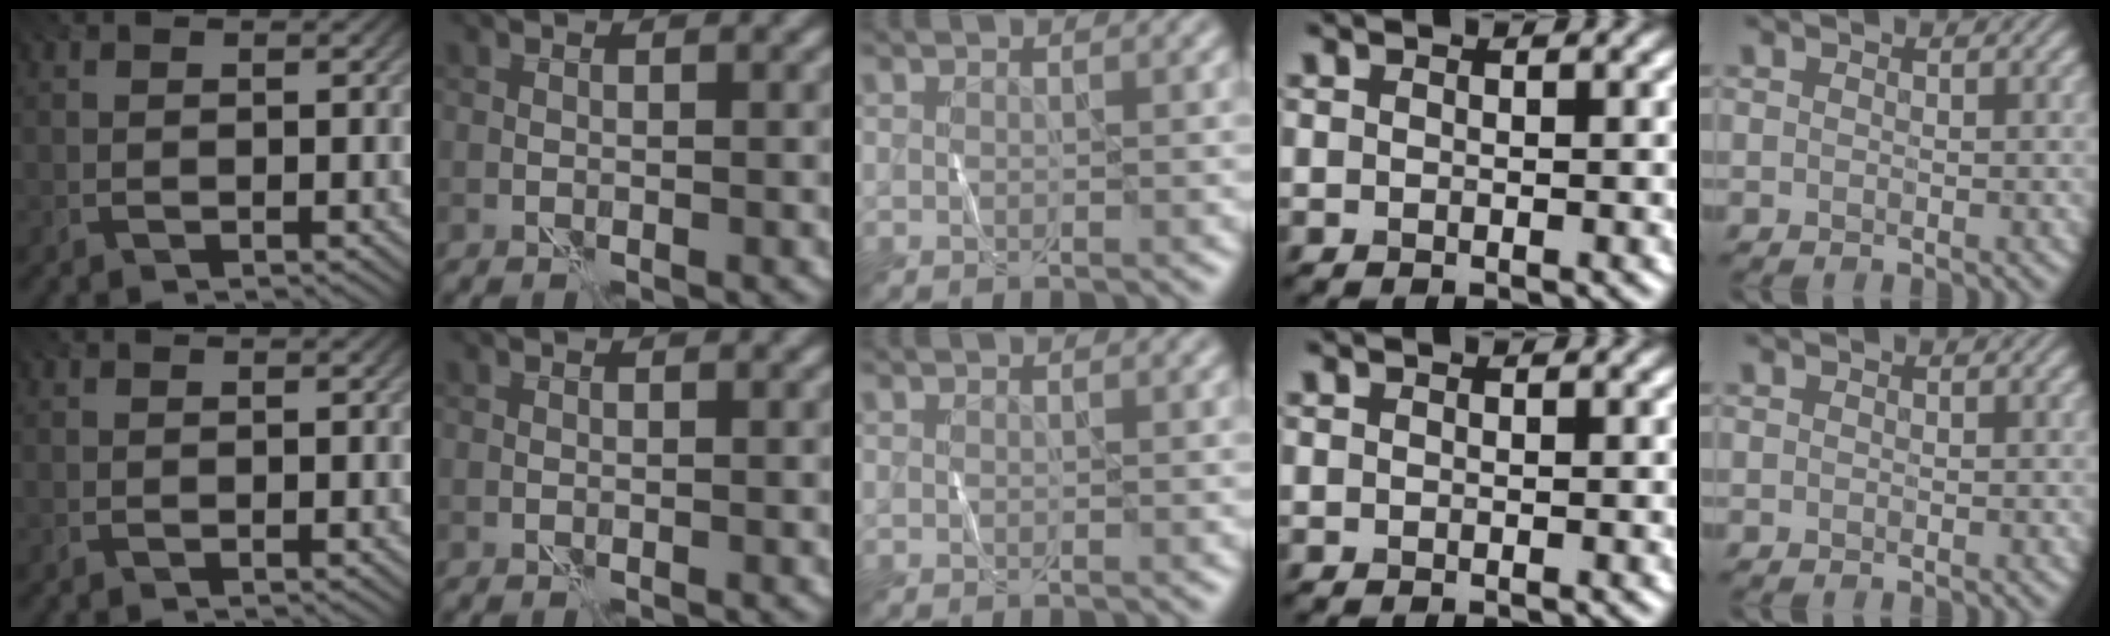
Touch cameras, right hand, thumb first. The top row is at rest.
{}